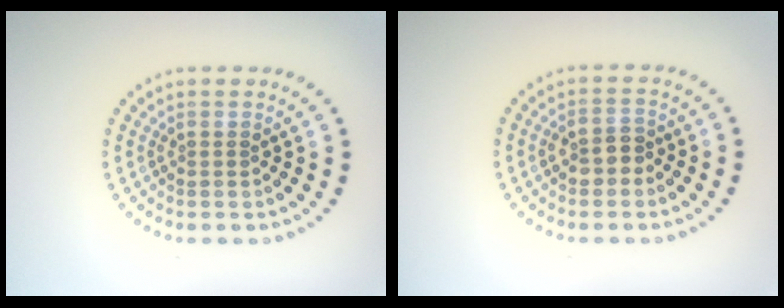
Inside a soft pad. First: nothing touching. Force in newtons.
{"total": 2.1, "press": 2.0, "slide": 0.4}